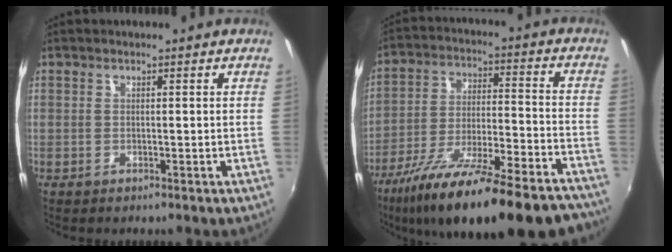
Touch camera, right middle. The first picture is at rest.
{"total": 29.1, "force": [-23.0, 6.3, 16.7], "torque": [-0.280, -0.059, -0.335]}